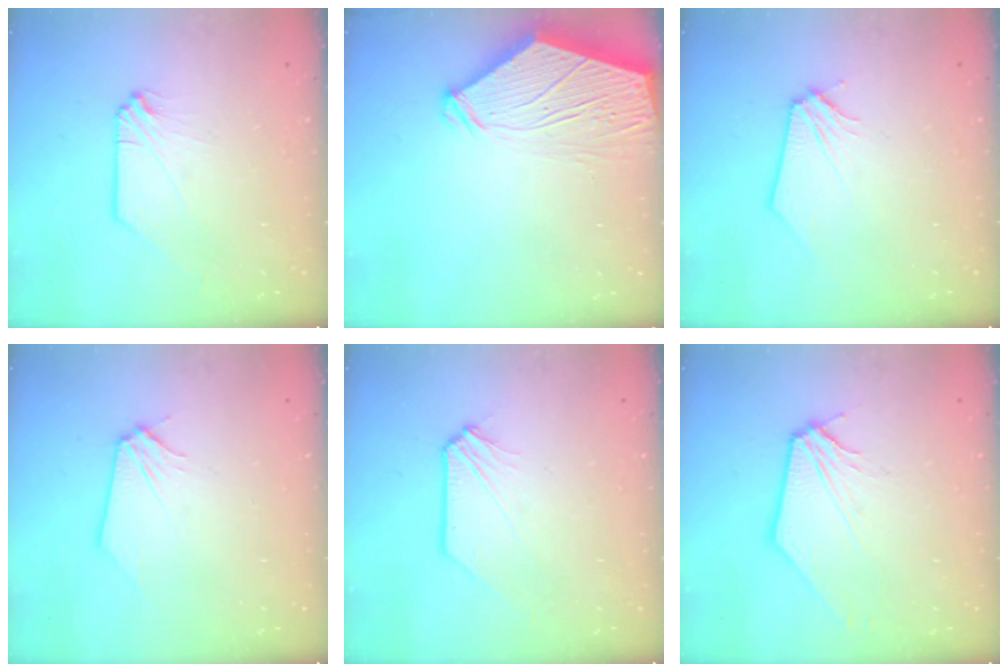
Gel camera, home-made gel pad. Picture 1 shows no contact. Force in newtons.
{"total": 10.1, "press": 10.0, "slide": 1.5}
{"total": 0.0}
{"total": 0.0}
{"total": 1.0, "press": 1.0, "slide": 0.1}
{"total": 3.8, "press": 3.8, "slide": 0.6}